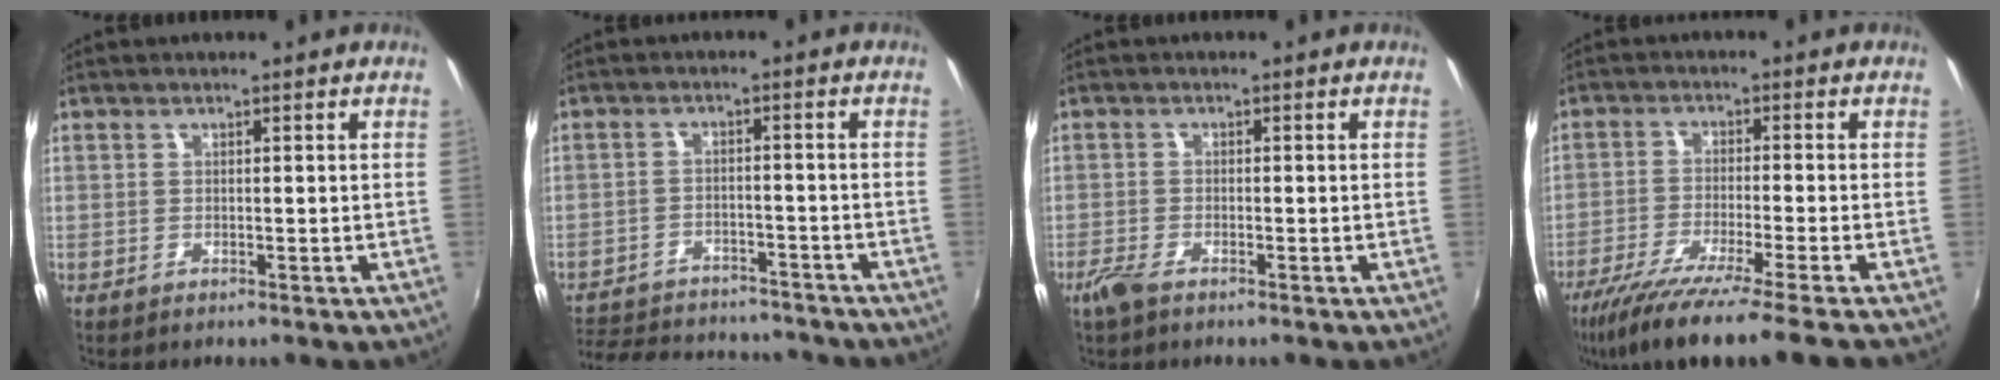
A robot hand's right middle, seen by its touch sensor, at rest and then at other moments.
{"total": 20.1, "force": [-17.1, 7.5, 7.6], "torque": [-0.174, 0.007, -0.231]}
{"total": 3.1, "force": [-2.3, 1.0, 1.8], "torque": [-0.050, -0.007, -0.047]}
{"total": 13.6, "force": [-11.0, -1.3, 7.9], "torque": [-0.160, -0.046, -0.186]}